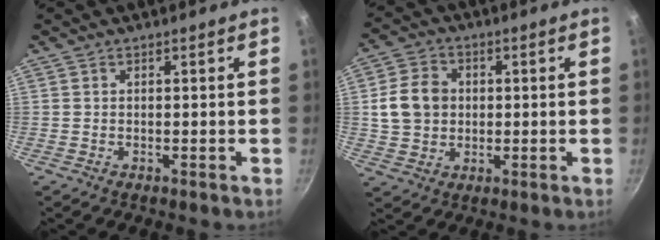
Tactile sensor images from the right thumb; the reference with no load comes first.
{"total": 9.0, "force": [0.9, 7.4, 4.9], "torque": [-0.068, 0.008, 0.011]}